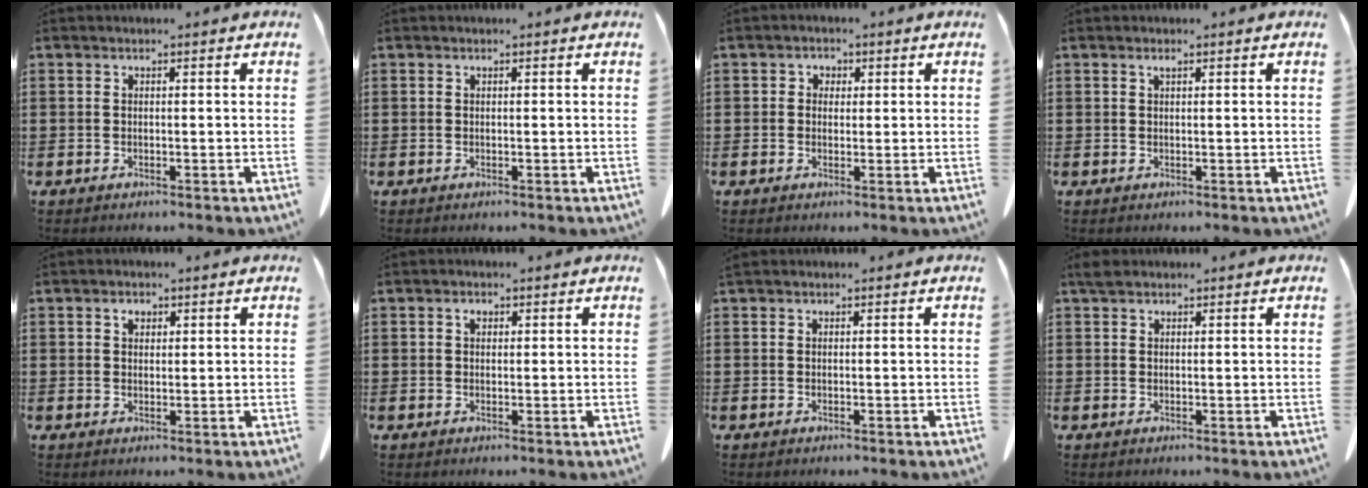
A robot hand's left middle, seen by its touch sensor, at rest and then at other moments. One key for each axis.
{"total": 0.0}
{"total": 1.4, "fx": 0.2, "fy": 1.3, "fz": 0.4, "tx": -0.014, "ty": 0.008, "tz": 0.001}
{"total": 0.7, "fx": 0.4, "fy": 0.1, "fz": 0.6, "tx": -0.013, "ty": 0.000, "tz": 0.008}
{"total": 1.5, "fx": 0.9, "fy": 1.0, "fz": 0.8, "tx": -0.011, "ty": 0.001, "tz": 0.015}
{"total": 1.1, "fx": 0.5, "fy": 0.7, "fz": 0.7, "tx": -0.008, "ty": 0.002, "tz": 0.007}
{"total": 0.0}
{"total": 1.2, "fx": 1.0, "fy": 0.5, "fz": 0.5, "tx": -0.015, "ty": 0.002, "tz": 0.019}